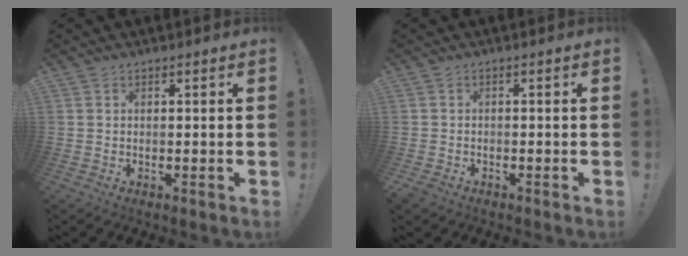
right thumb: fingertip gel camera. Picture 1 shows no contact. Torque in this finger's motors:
{"motor_torque": [0.09, 0.01, 0.20, -0.20, -0.02]}